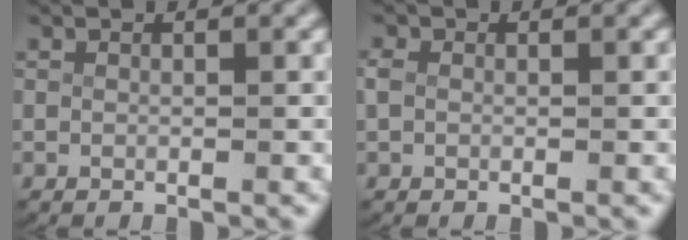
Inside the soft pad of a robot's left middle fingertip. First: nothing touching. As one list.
[{"total": 1.1, "force": [0.1, 0.9, 0.6], "torque": [-0.022, -0.002, 0.005]}]